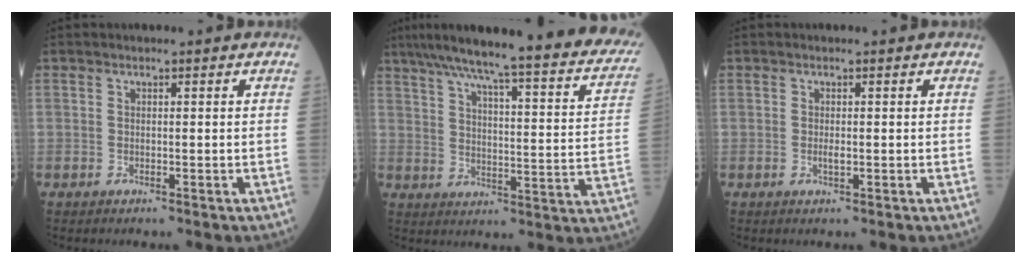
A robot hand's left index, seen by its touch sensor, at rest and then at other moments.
{"total": 30.0, "force": [25.2, 3.6, 15.9], "torque": [-0.232, -0.041, 0.312]}
{"total": 0.8, "force": [-0.1, 0.3, 0.7], "torque": [-0.013, -0.003, -0.002]}